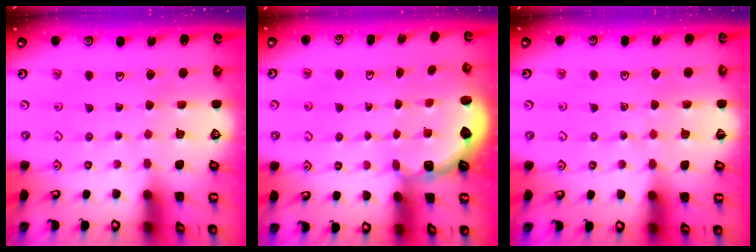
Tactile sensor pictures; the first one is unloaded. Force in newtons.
{"total": 2.8, "press": 2.1, "slide": 1.9}
{"total": 4.6, "press": 4.5, "slide": 0.9}